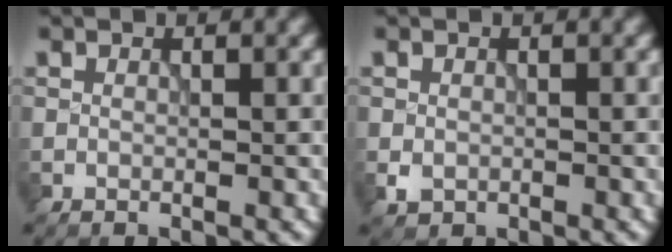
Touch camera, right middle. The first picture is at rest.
{"total": 1.2, "force": [-0.3, 1.0, 0.5], "torque": [-0.009, -0.004, -0.006]}